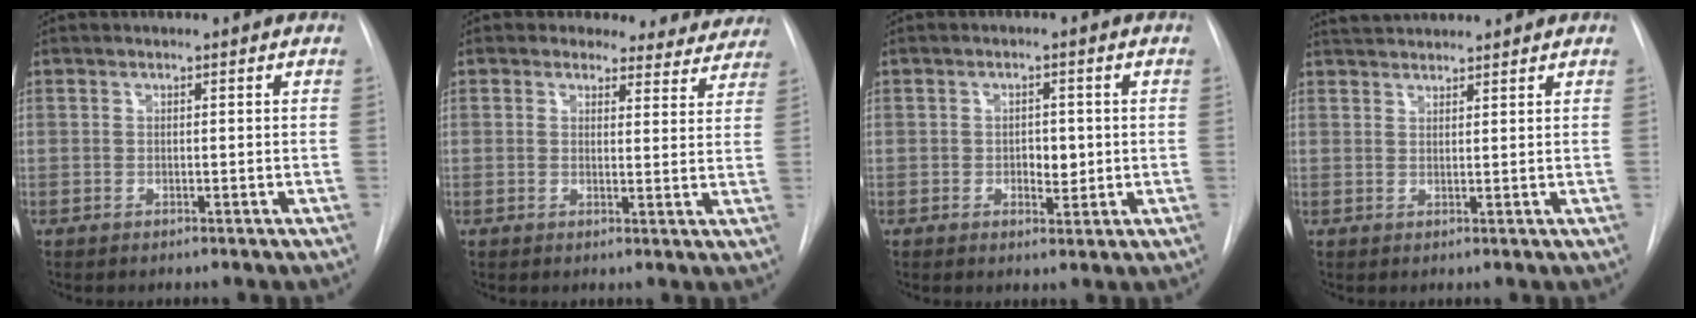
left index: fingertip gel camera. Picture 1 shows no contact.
{"total": 10.2, "force": [9.1, 4.5, 0.2], "torque": [0.037, -0.022, 0.073]}
{"total": 3.0, "force": [-0.7, 1.8, 2.3], "torque": [-0.029, -0.004, -0.007]}
{"total": 4.1, "force": [4.0, 0.3, 1.0], "torque": [-0.021, 0.031, 0.069]}